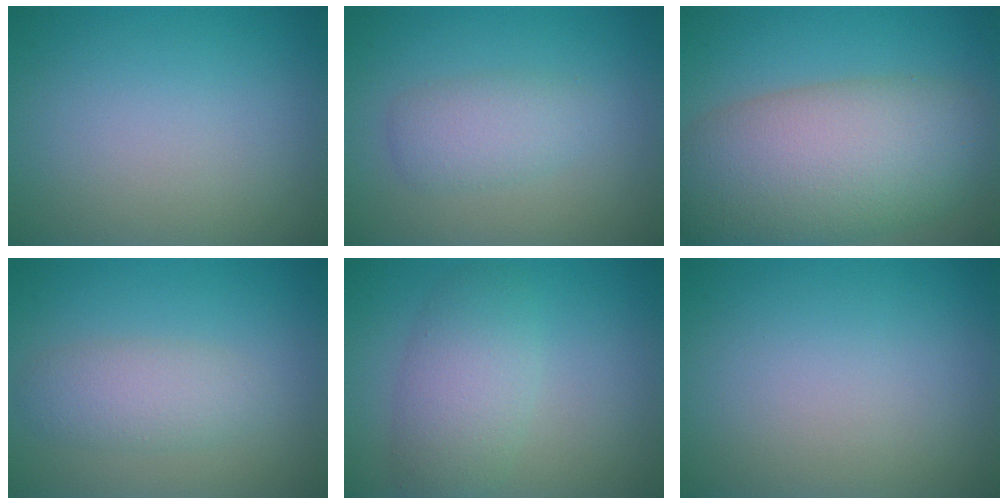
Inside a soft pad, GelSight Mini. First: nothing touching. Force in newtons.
{"total": 2.6, "press": 2.6, "slide": 0.1}
{"total": 11.7, "press": 11.7, "slide": 0.3}
{"total": 2.9, "press": 2.9, "slide": 0.2}
{"total": 4.2, "press": 4.2, "slide": 0.3}
{"total": 0.0}